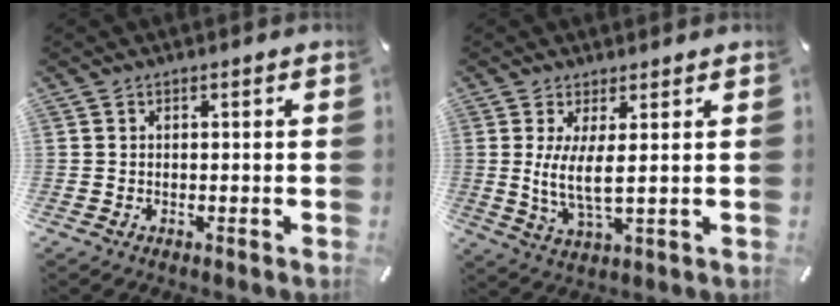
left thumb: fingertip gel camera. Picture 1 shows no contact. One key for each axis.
{"total": 7.0, "fx": 1.3, "fy": 1.4, "fz": 6.7, "tx": -0.148, "ty": -0.015, "tz": 0.021}